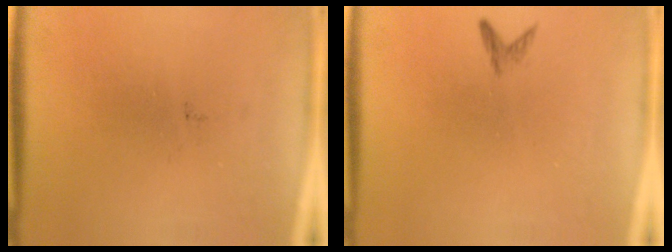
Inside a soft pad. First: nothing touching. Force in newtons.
{"total": 0.8}